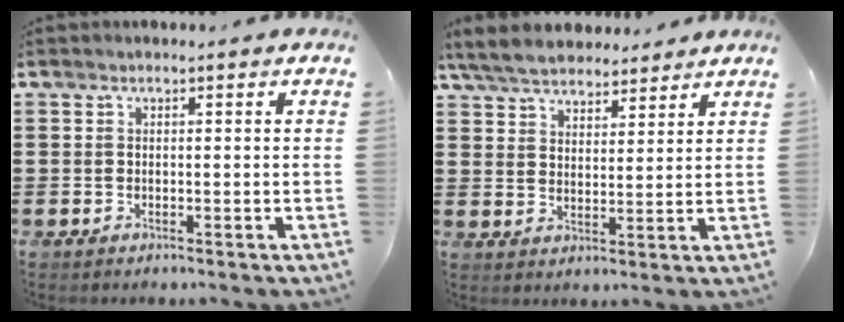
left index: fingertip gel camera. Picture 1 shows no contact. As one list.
[{"total": 5.6, "force": [5.2, 1.8, 1.3], "torque": [-0.047, -0.010, 0.096]}]